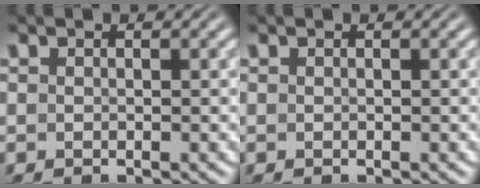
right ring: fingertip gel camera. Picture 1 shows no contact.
{"total": 0.0}